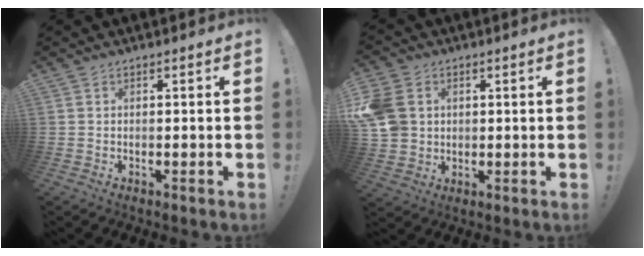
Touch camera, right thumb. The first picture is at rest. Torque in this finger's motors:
{"motor_torque": [1.55, 1.59, 0.65, -0.40, 0.53]}